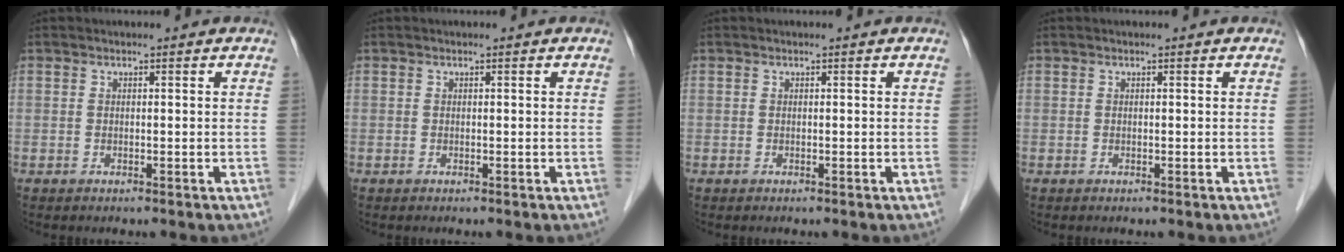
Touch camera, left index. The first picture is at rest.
{"total": 0.0}
{"total": 0.0}
{"total": 0.0}